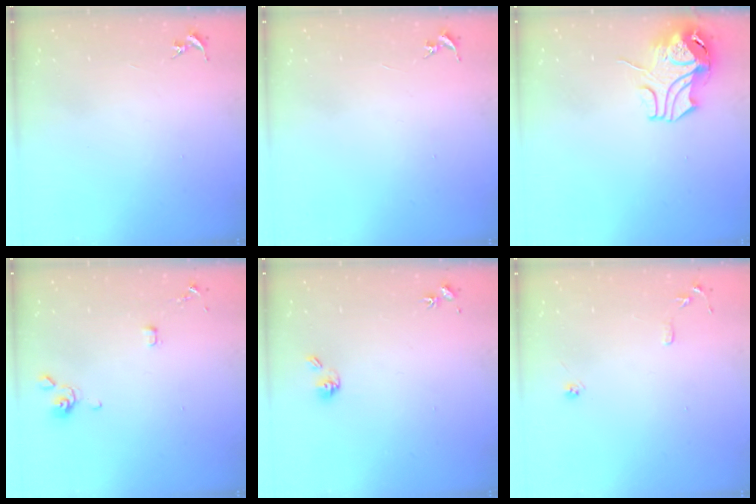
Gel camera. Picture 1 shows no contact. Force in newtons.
{"total": 0.0}
{"total": 10.8, "press": 10.7, "slide": 1.3}
{"total": 3.4, "press": 3.4, "slide": 0.7}
{"total": 5.8, "press": 5.3, "slide": 2.3}
{"total": 7.9, "press": 7.9, "slide": 0.8}